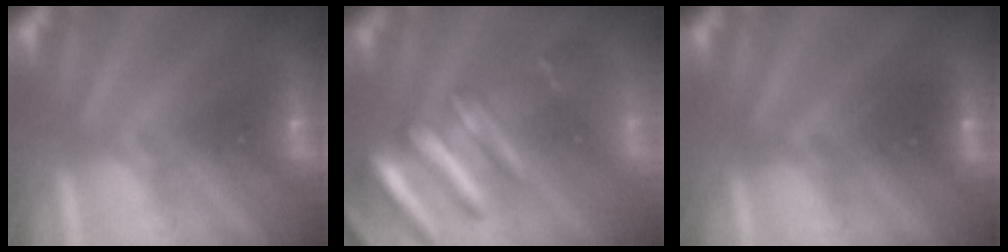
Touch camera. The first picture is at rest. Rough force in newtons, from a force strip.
{"total": 9.3}
{"total": 2.7}